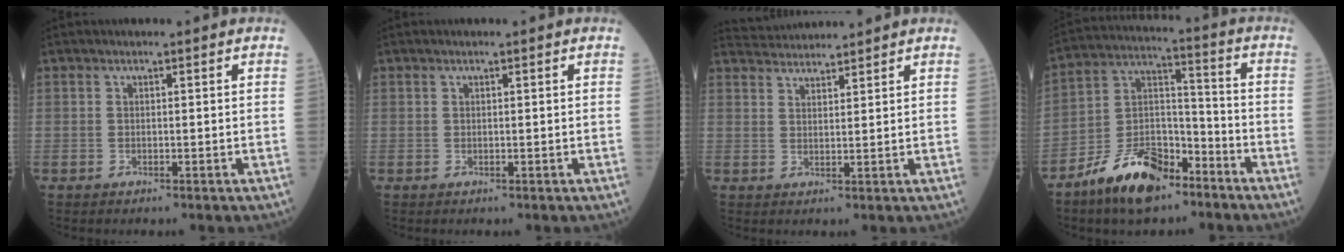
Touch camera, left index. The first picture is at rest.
{"total": 0.0}
{"total": 4.6, "force": [4.6, -0.1, 0.1], "torque": [-0.012, 0.032, 0.084]}
{"total": 13.0, "force": [-9.2, 5.5, 7.4], "torque": [-0.141, 0.008, -0.176]}